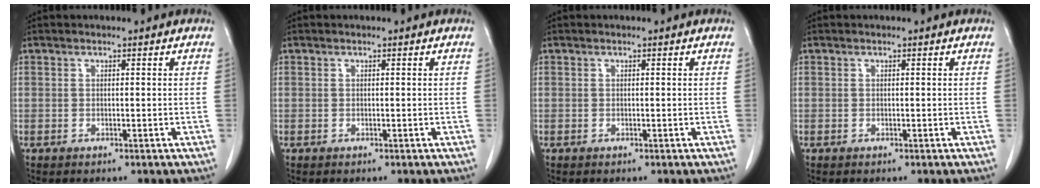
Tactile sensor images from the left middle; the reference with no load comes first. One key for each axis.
{"total": 0.0}
{"total": 0.0}
{"total": 0.0}